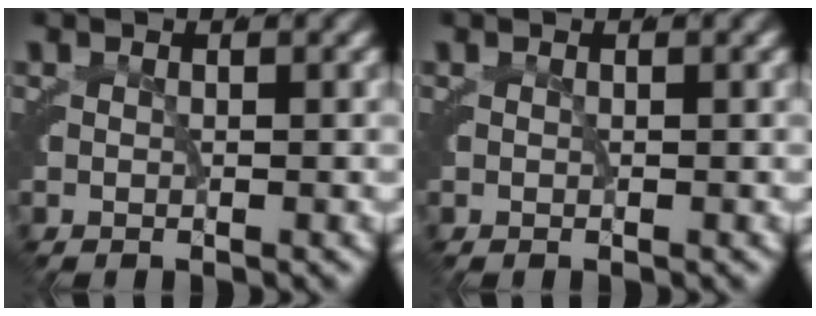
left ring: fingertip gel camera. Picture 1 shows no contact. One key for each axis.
{"total": 0.0}